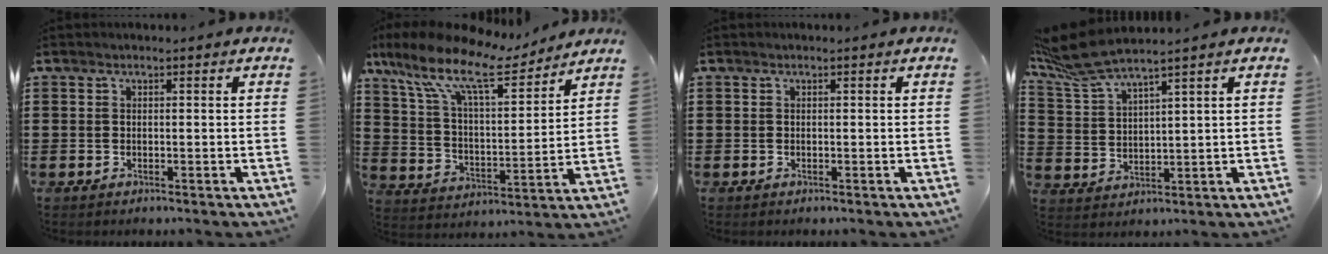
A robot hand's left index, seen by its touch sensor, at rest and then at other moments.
{"total": 12.6, "force": [9.1, 3.3, 8.1], "torque": [-0.185, -0.041, 0.155]}
{"total": 0.0}
{"total": 7.5, "force": [6.2, 1.0, 4.0], "torque": [-0.109, -0.023, 0.109]}